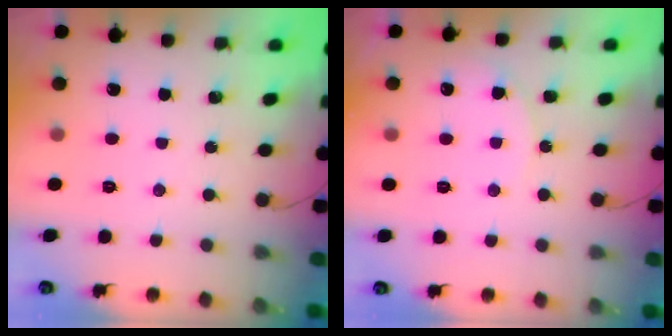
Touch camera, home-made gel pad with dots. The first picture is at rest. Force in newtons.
{"total": 5.2, "press": 5.1, "slide": 0.5}